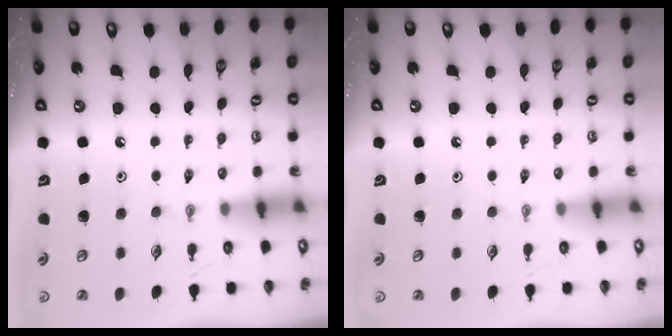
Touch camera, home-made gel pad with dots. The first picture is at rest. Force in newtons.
{"total": 0.0}